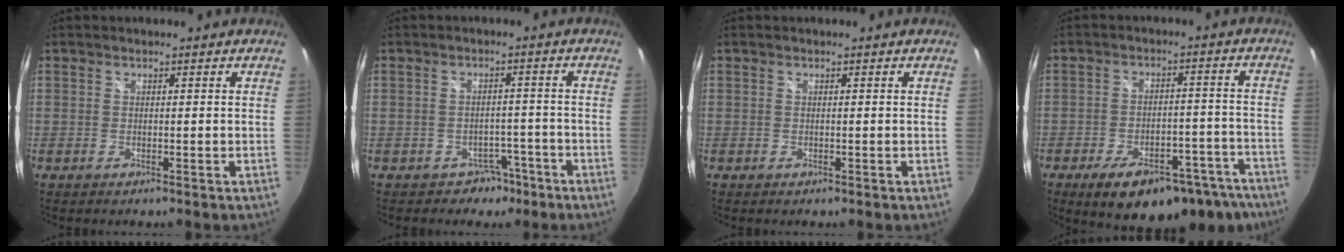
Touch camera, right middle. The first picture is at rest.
{"total": 4.4, "force": [-2.9, 3.2, 0.8], "torque": [-0.014, 0.018, -0.033]}
{"total": 0.0}
{"total": 18.9, "force": [-14.3, 7.5, 9.7], "torque": [-0.147, 0.005, -0.174]}